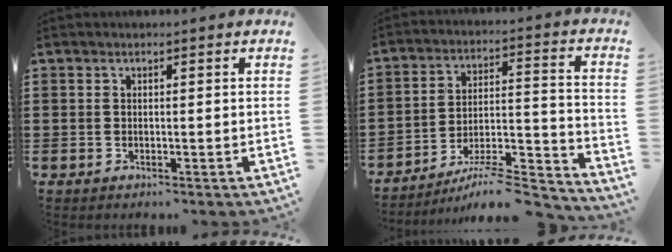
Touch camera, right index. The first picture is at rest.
{"total": 7.0, "force": [-6.1, 1.0, 3.3], "torque": [-0.045, 0.001, -0.119]}